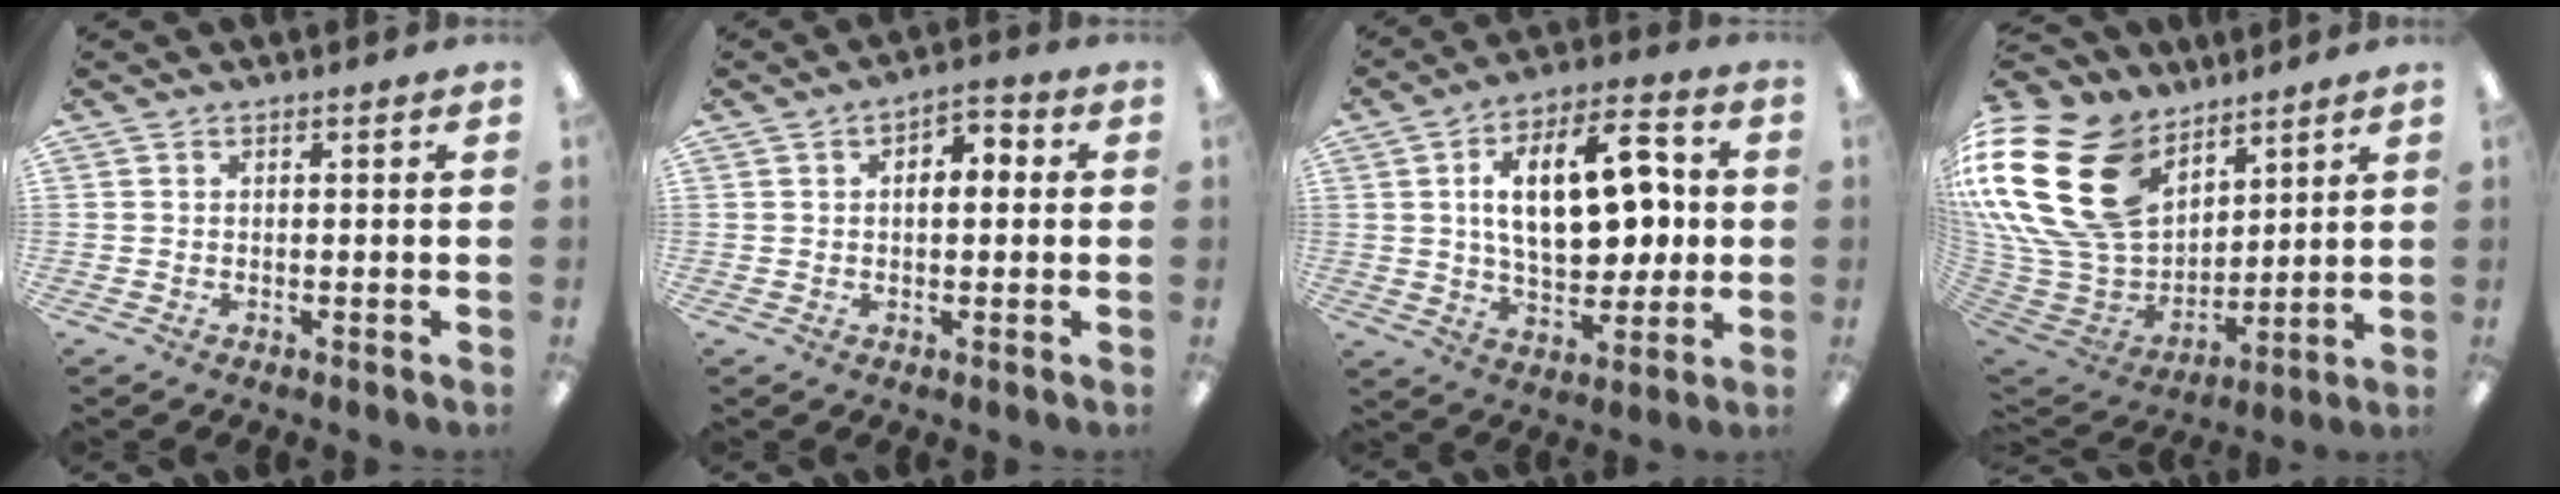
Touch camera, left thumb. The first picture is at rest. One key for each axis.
{"total": 4.1, "fx": 0.4, "fy": 2.6, "fz": 3.1, "tx": -0.037, "ty": 0.001, "tz": -0.002}
{"total": 19.6, "fx": 3.3, "fy": 11.0, "fz": 15.9, "tx": -0.248, "ty": 0.007, "tz": 0.052}
{"total": 29.4, "fx": 11.4, "fy": 20.6, "fz": 17.6, "tx": -0.403, "ty": -0.059, "tz": 0.234}